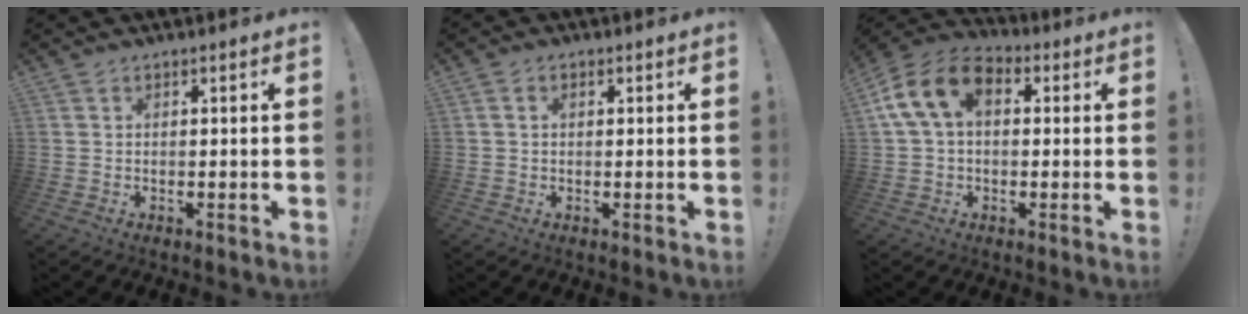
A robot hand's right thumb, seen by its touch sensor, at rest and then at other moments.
{"total": 1.3, "force": [0.2, 0.9, 0.9], "torque": [-0.015, 0.003, 0.002]}
{"total": 13.3, "force": [3.4, 8.8, 9.5], "torque": [-0.176, 0.012, 0.067]}